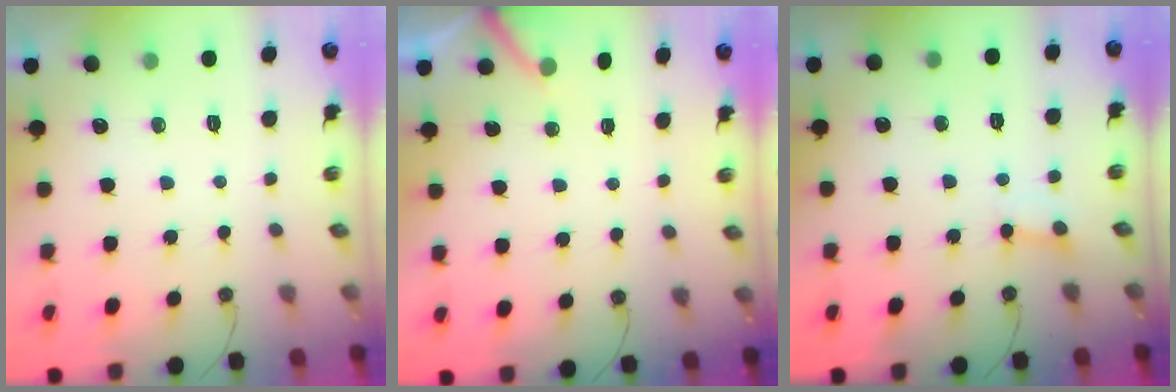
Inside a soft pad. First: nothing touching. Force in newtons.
{"total": 2.5, "press": 2.5, "slide": 0.2}
{"total": 2.7, "press": 2.7, "slide": 0.3}